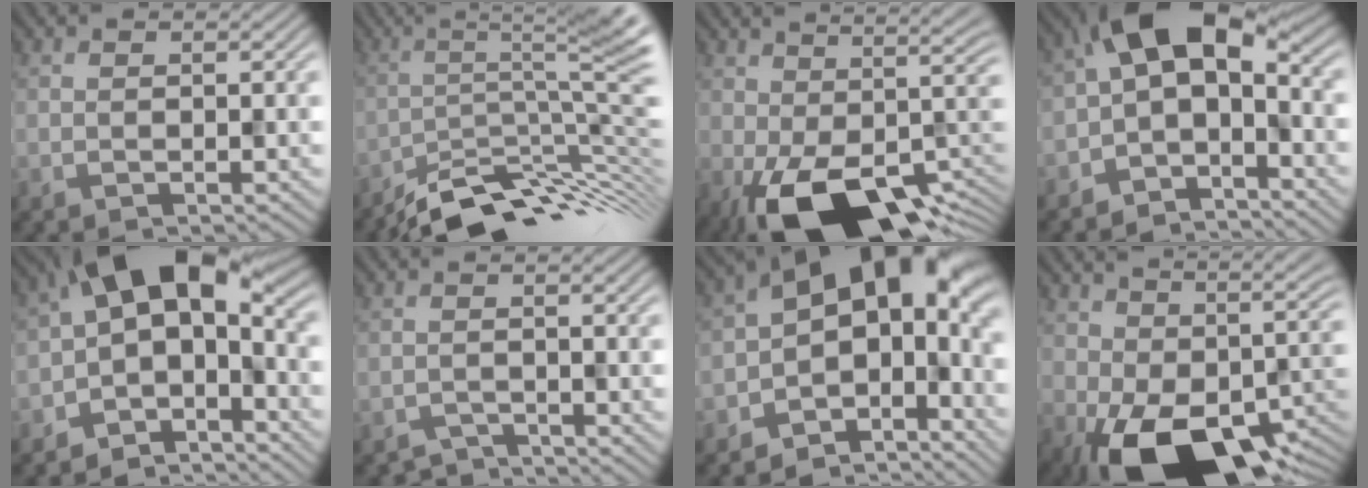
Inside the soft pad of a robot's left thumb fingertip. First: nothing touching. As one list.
[{"total": 11.5, "force": [-5.5, 2.1, 9.8], "torque": [-0.141, 0.009, -0.093]}, {"total": 15.8, "force": [-1.8, 7.2, 13.9], "torque": [-0.209, -0.029, 0.001]}, {"total": 12.0, "force": [-2.0, 6.9, 9.5], "torque": [-0.151, 0.022, -0.056]}, {"total": 14.4, "force": [-1.7, 8.2, 11.7], "torque": [-0.175, 0.017, -0.042]}, {"total": 2.2, "force": [-2.2, 0.4, 0.1], "torque": [0.000, 0.000, -0.043]}, {"total": 14.8, "force": [-0.4, 9.3, 11.5], "torque": [-0.151, -0.005, 0.003]}, {"total": 15.7, "force": [0.3, 8.7, 13.1], "torque": [-0.207, -0.036, 0.033]}]